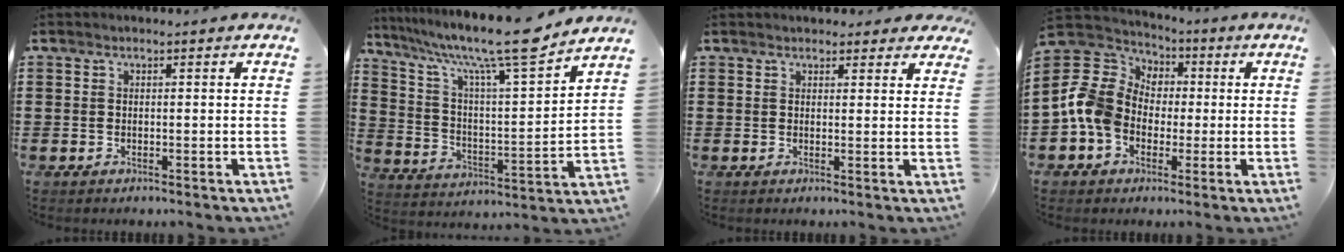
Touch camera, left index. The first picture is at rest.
{"total": 13.3, "force": [10.6, 1.2, 8.0], "torque": [-0.166, -0.070, 0.171]}
{"total": 2.3, "force": [2.1, 0.8, 0.4], "torque": [-0.005, -0.002, 0.039]}
{"total": 10.6, "force": [-1.3, 9.1, 5.2], "torque": [-0.159, 0.008, -0.033]}